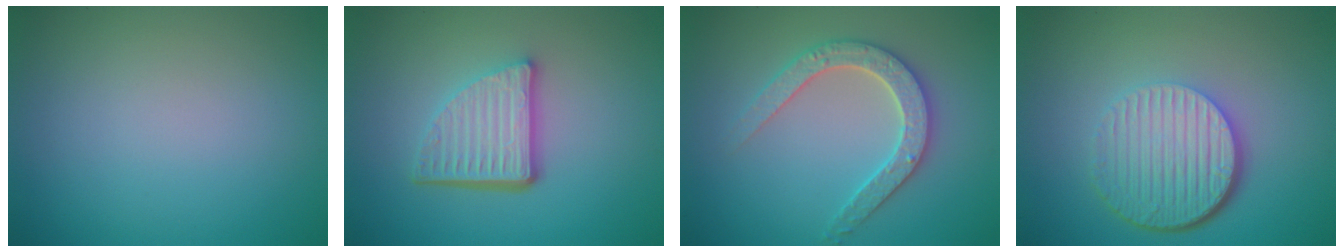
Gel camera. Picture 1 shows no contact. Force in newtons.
{"total": 5.2, "press": 3.6, "slide": 3.7}
{"total": 3.3, "press": 3.3, "slide": 0.6}
{"total": 6.3, "press": 4.3, "slide": 4.6}